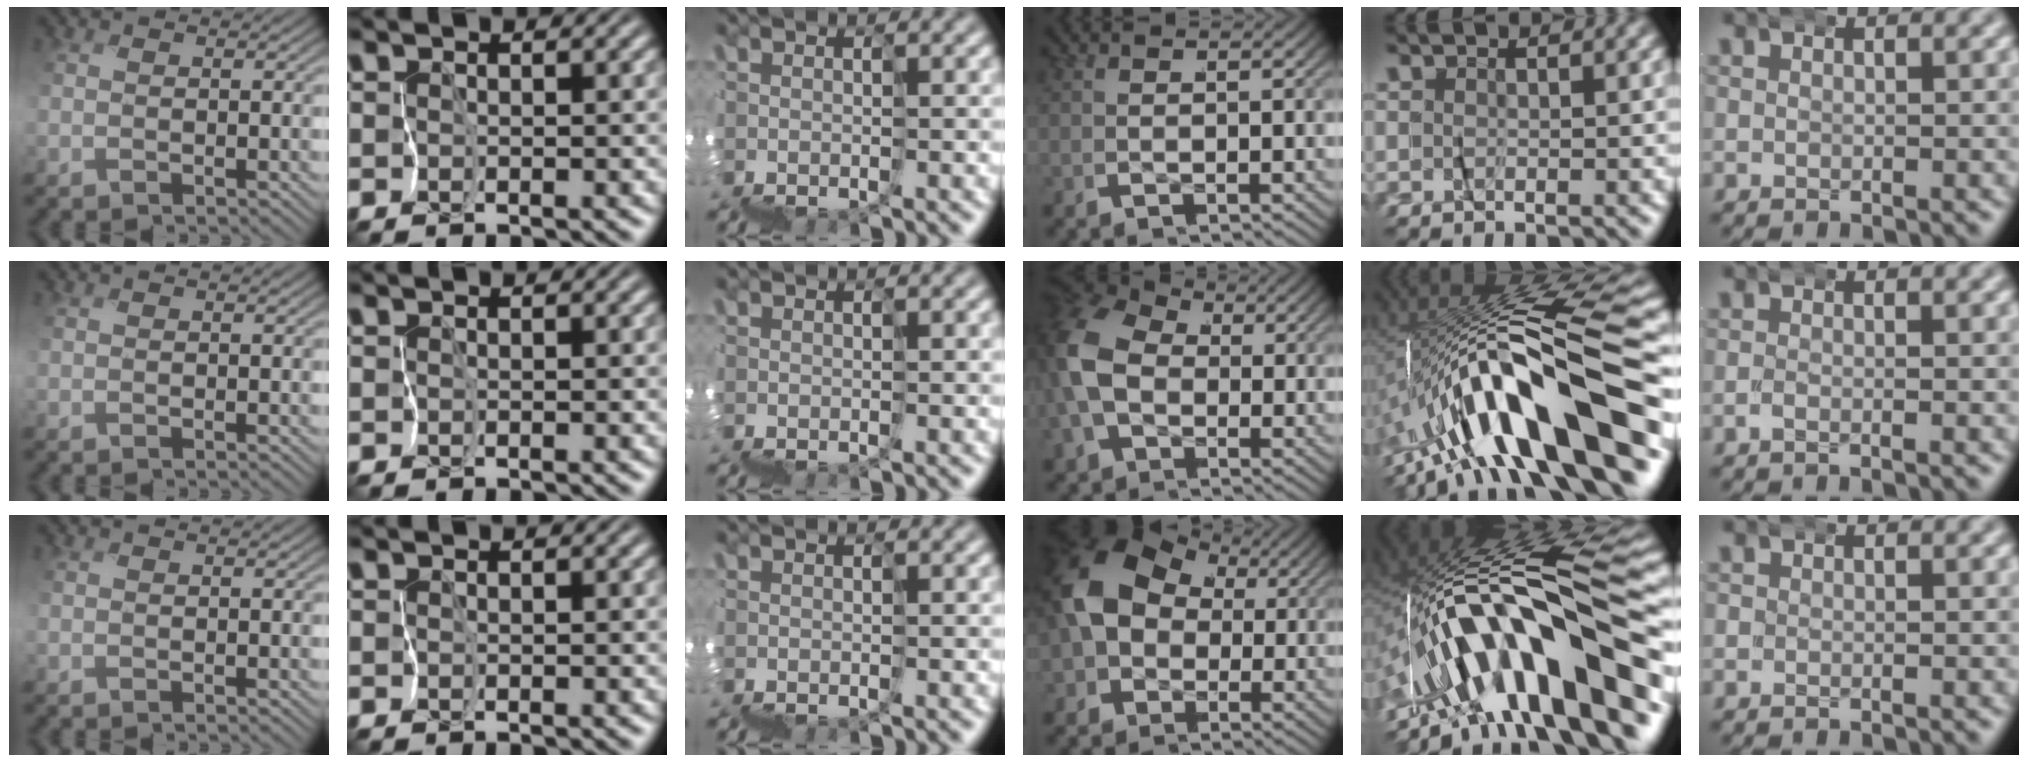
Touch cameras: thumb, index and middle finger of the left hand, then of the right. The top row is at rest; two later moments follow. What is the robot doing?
{"motion": "wrap", "object": "felt sheet"}